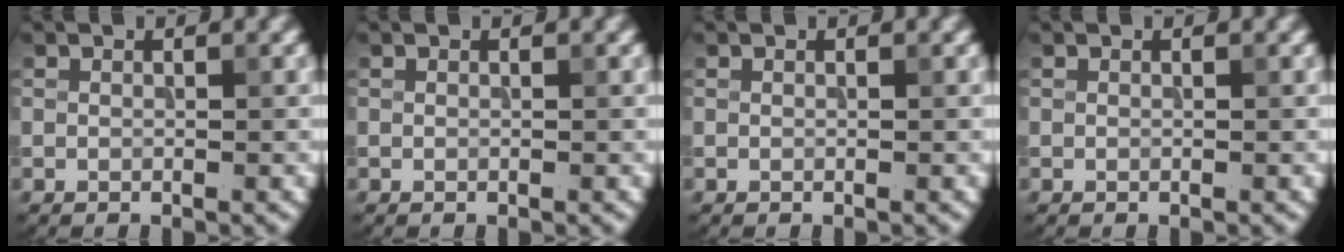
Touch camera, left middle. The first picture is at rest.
{"total": 0.0}
{"total": 0.0}
{"total": 0.0}